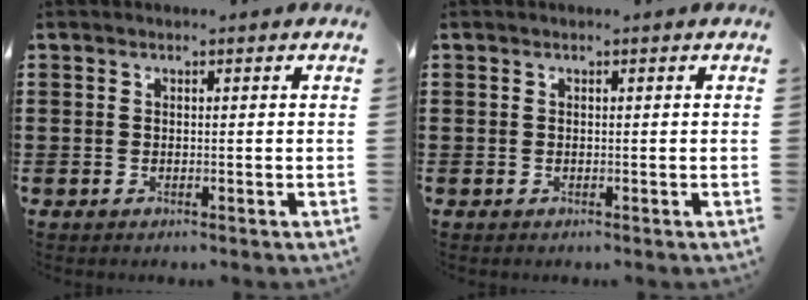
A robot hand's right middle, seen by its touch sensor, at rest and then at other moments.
{"total": 0.0}